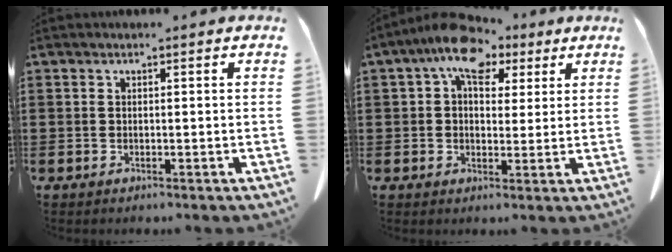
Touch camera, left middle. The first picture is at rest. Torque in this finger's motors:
{"motor_torque": [-0.98, -1.16, 0.82, 0.21]}